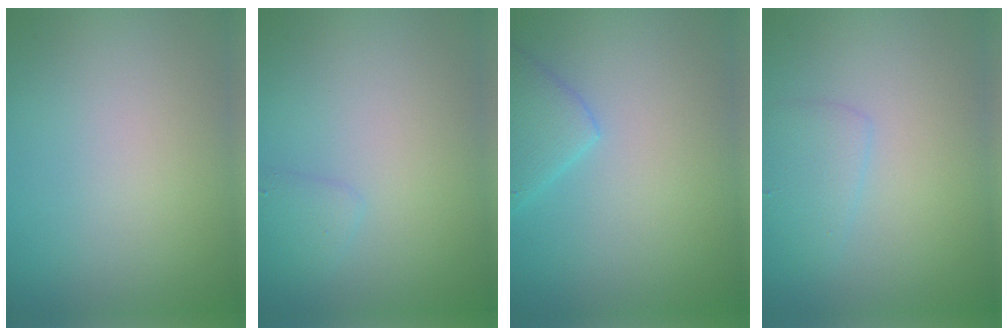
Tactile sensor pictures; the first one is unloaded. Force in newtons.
{"total": 1.2, "press": 1.2, "slide": 0.1}
{"total": 2.9, "press": 2.9, "slide": 0.2}
{"total": 2.1, "press": 2.1, "slide": 0.1}